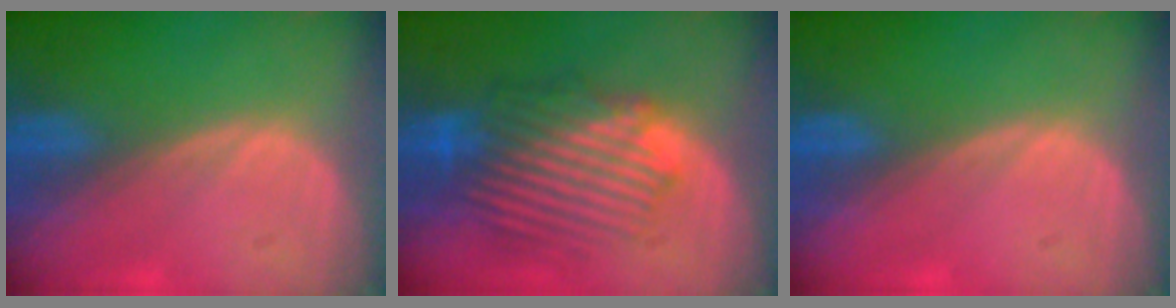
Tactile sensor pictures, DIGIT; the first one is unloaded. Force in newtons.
{"total": 9.6, "press": 9.0, "slide": 3.3}
{"total": 0.0}